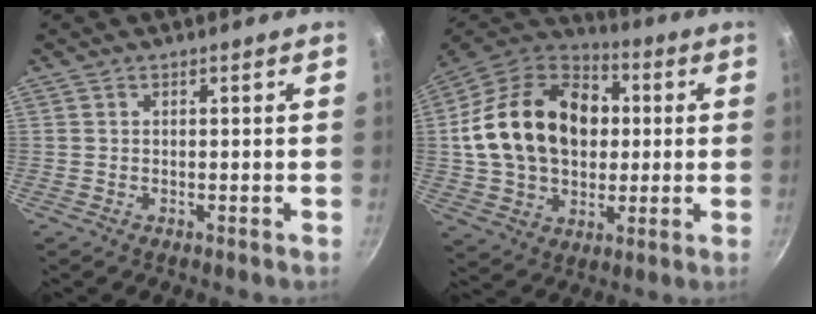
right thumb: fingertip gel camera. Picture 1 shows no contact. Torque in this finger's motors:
{"motor_torque": [-0.54, 1.74, 0.92, -0.66, 0.19]}